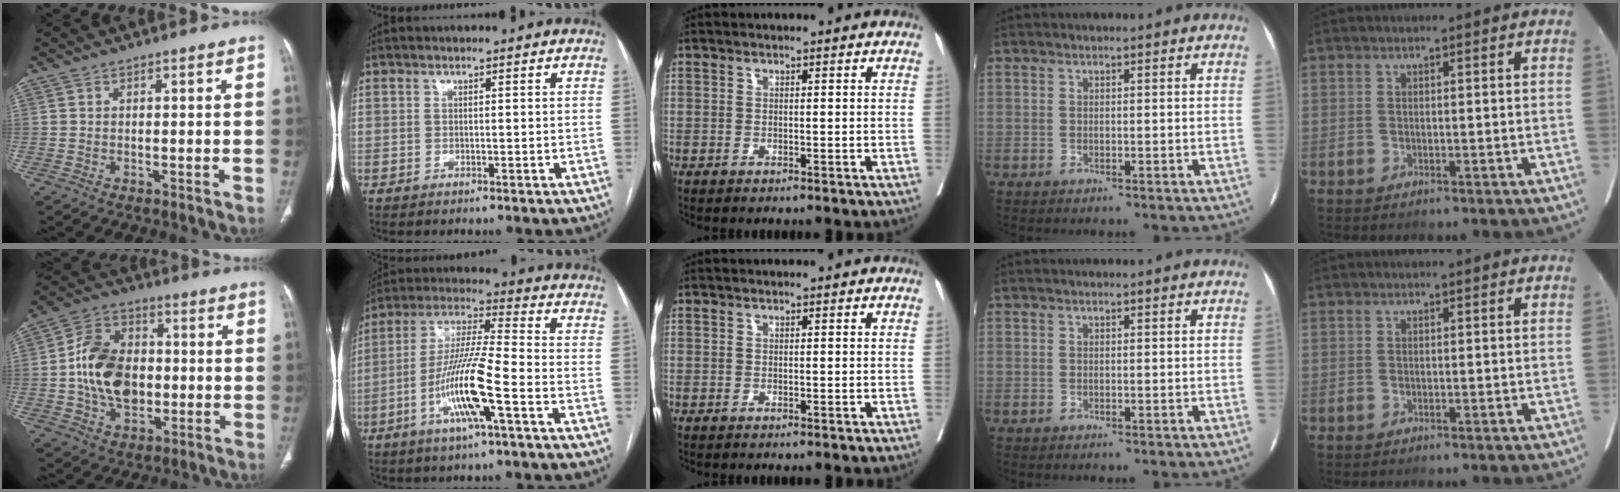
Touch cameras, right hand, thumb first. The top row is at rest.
{"thumb": {"total": 16.0, "force": [-1.4, 11.8, 10.7], "torque": [-0.163, 0.028, -0.023]}, "index": {"total": 13.0, "force": [-4.9, 0.5, 12.1], "torque": [-0.239, -0.001, -0.094]}}